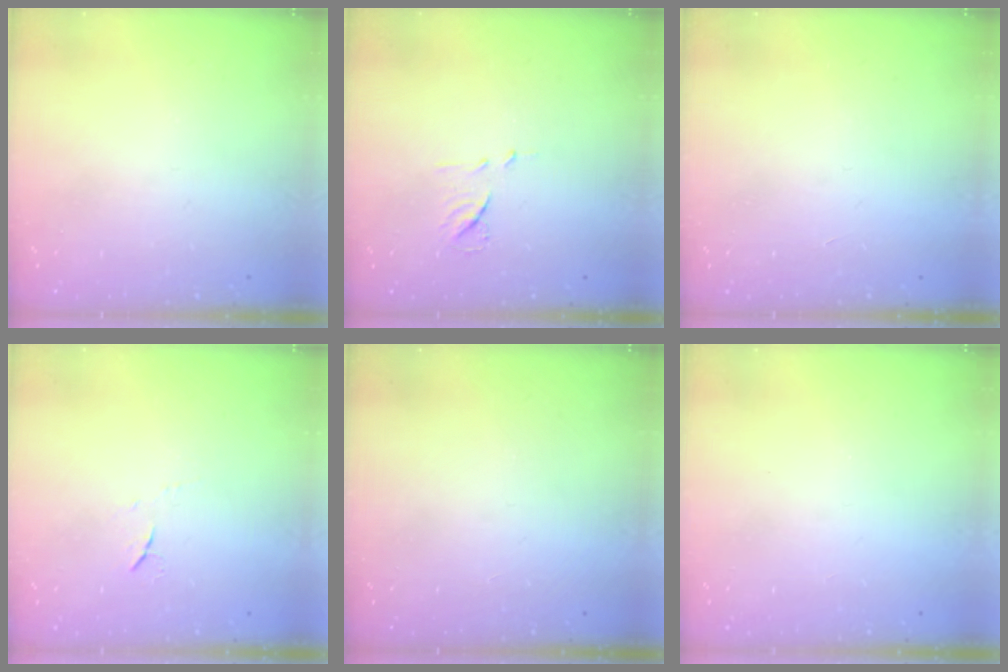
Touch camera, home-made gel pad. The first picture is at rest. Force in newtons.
{"total": 6.8, "press": 6.7, "slide": 0.6}
{"total": 1.5, "press": 1.5, "slide": 0.1}
{"total": 4.6, "press": 4.6, "slide": 0.7}
{"total": 1.6, "press": 1.5, "slide": 0.1}
{"total": 1.5, "press": 1.5, "slide": 0.1}